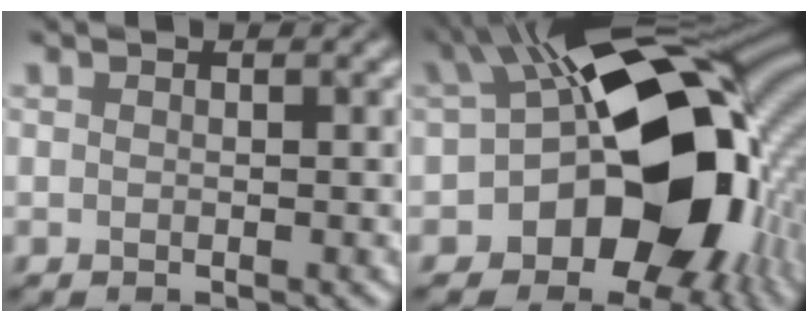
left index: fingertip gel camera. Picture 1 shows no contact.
{"total": 17.8, "force": [-2.6, 11.6, 13.3], "torque": [-0.176, -0.014, -0.046]}